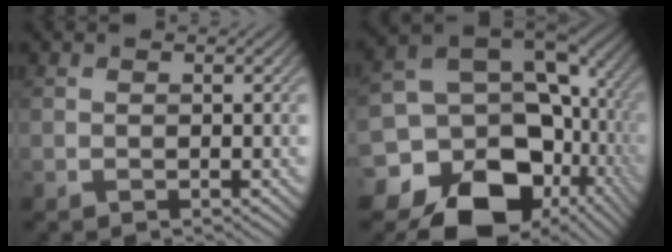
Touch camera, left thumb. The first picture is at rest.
{"total": 20.2, "force": [-7.5, 15.9, 10.0], "torque": [-0.189, -0.030, -0.099]}